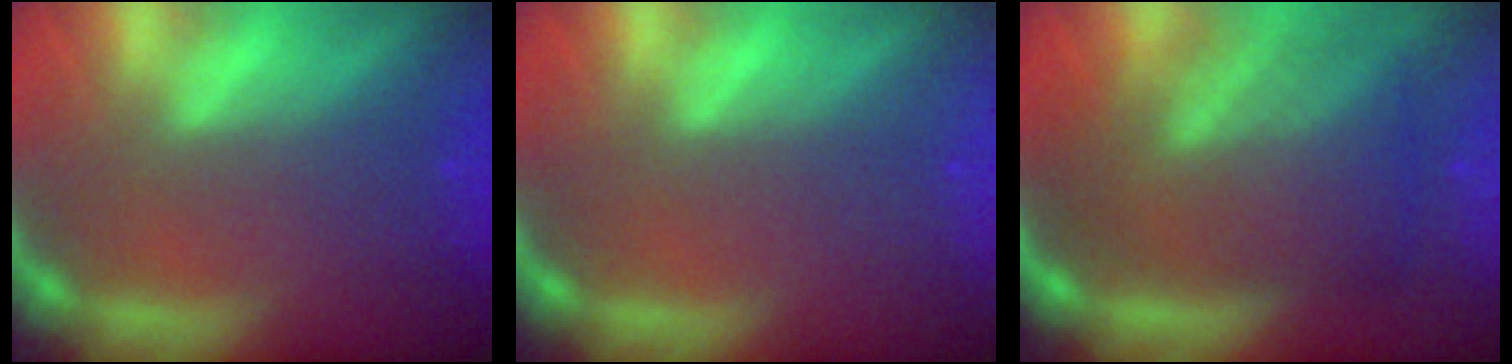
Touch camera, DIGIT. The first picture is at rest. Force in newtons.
{"total": 0.0}
{"total": 8.6}